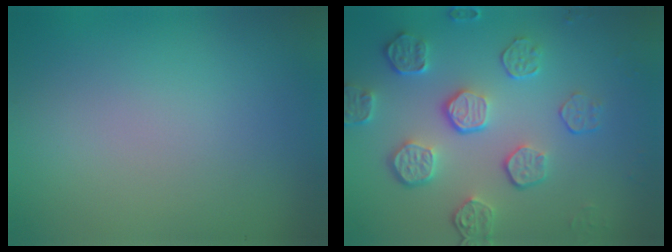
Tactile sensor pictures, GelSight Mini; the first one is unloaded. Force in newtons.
{"total": 5.6, "press": 4.1, "slide": 3.9}